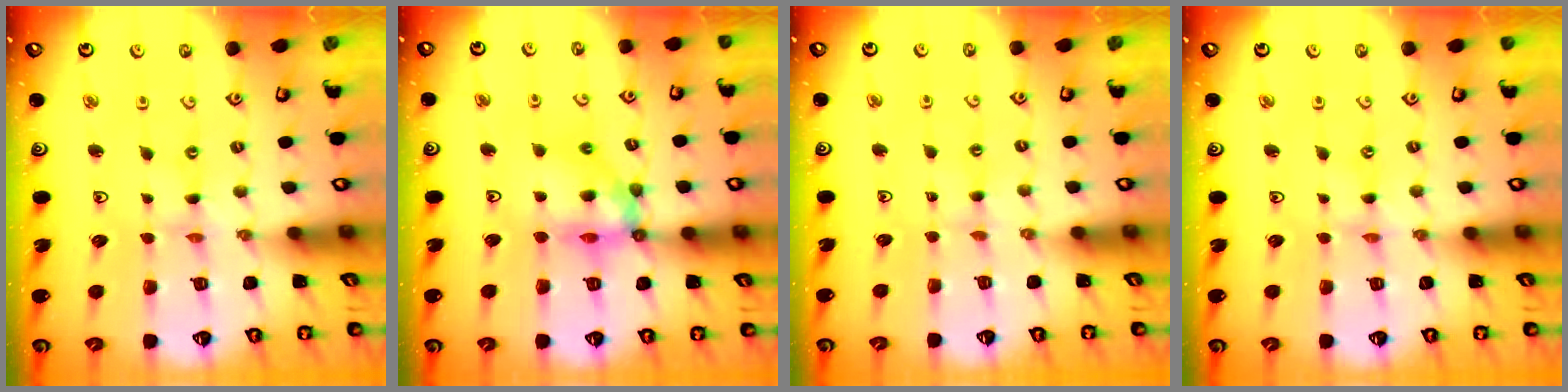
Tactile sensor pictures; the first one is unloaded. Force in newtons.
{"total": 13.0, "press": 12.9, "slide": 1.5}
{"total": 2.0, "press": 2.0, "slide": 0.3}
{"total": 0.0}